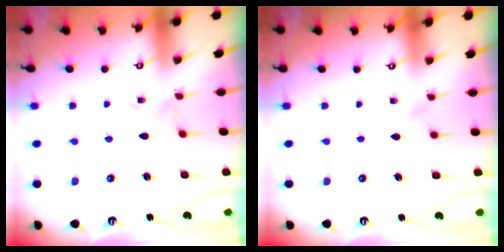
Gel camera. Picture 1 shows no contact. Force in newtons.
{"total": 0.8, "press": 0.8, "slide": 0.2}